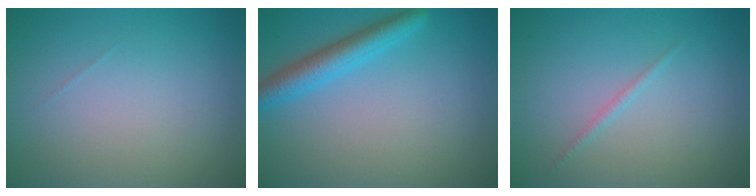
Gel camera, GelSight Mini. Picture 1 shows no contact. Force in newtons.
{"total": 3.5, "press": 3.5, "slide": 0.3}
{"total": 0.7, "press": 0.7, "slide": 0.1}